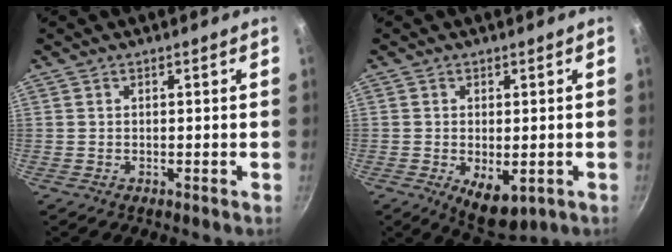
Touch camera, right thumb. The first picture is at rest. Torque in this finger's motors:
{"motor_torque": [-0.30, 0.18, 0.26, 0.63, 0.20]}